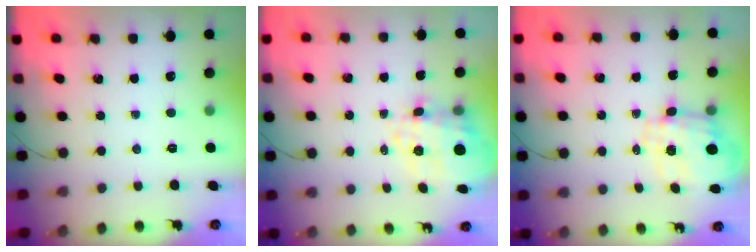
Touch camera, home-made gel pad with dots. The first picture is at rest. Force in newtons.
{"total": 7.7, "press": 7.1, "slide": 3.1}
{"total": 3.6, "press": 3.3, "slide": 1.4}